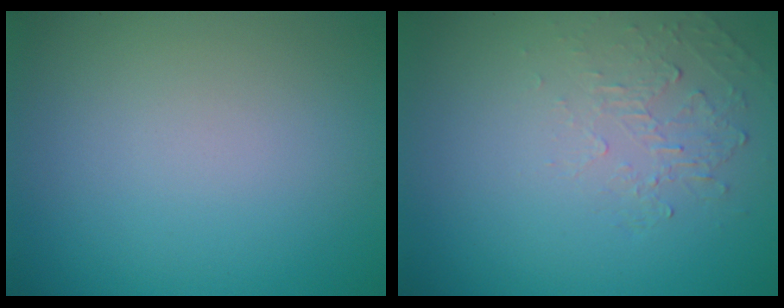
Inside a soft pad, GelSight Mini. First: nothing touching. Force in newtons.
{"total": 1.9, "press": 0.5, "slide": 1.9}